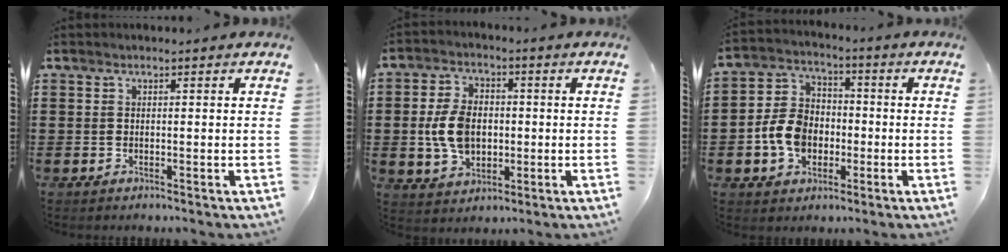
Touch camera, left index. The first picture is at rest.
{"total": 7.9, "force": [-0.4, 5.4, 5.8], "torque": [-0.138, 0.009, -0.012]}
{"total": 8.1, "force": [-2.1, 6.4, 4.6], "torque": [-0.115, 0.016, -0.041]}